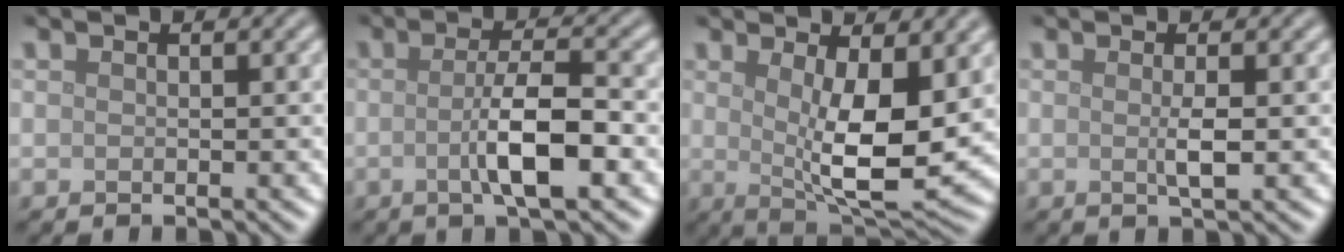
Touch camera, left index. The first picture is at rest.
{"total": 5.1, "force": [-0.9, 1.0, 4.9], "torque": [-0.084, 0.002, -0.020]}
{"total": 8.1, "force": [0.8, 2.5, 7.7], "torque": [-0.127, -0.016, 0.021]}
{"total": 1.7, "force": [0.0, 0.2, 1.7], "torque": [-0.033, 0.000, -0.002]}